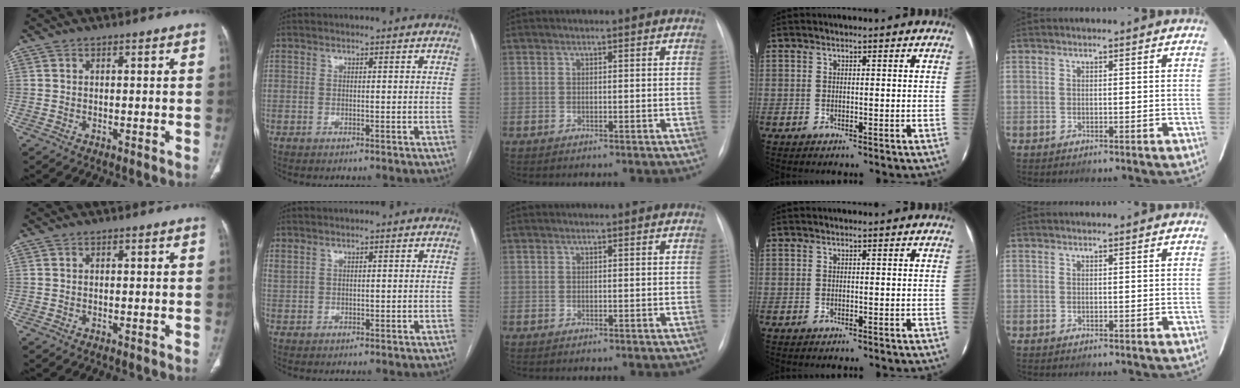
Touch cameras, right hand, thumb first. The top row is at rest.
{"index": {"total": 1.7, "force": [1.1, 0.7, 1.0], "torque": [-0.029, 0.011, 0.033]}}